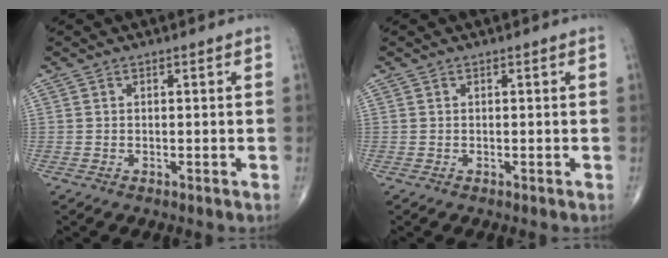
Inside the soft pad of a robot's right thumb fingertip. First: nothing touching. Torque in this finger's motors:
{"motor_torque": [0.00, 0.00, 0.00, 0.00, 0.00]}